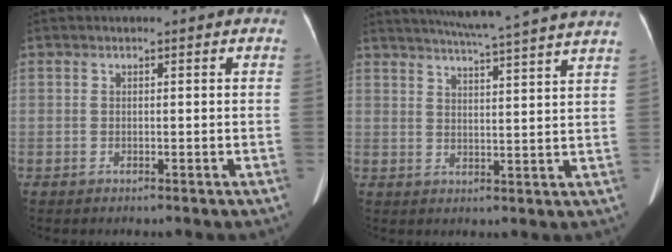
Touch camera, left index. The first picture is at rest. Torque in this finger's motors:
{"motor_torque": [0.37, -1.12, -0.02, 0.06]}